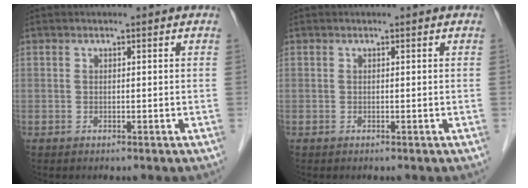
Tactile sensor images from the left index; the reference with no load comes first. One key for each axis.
{"total": 0.0}